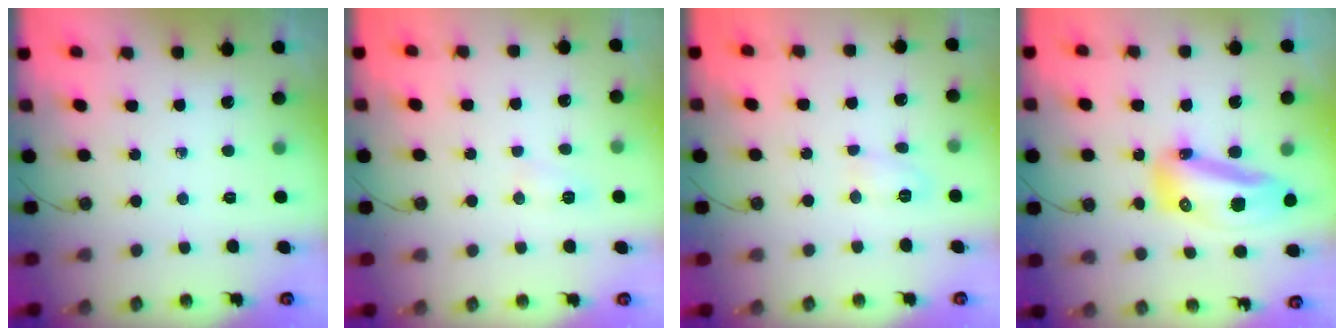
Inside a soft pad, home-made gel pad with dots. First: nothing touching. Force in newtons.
{"total": 5.8, "press": 5.8, "slide": 0.6}
{"total": 5.1, "press": 5.0, "slide": 1.3}
{"total": 13.9, "press": 13.8, "slide": 1.5}